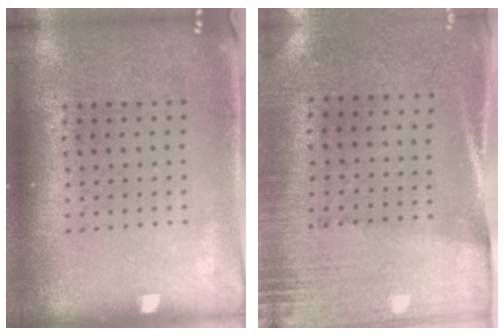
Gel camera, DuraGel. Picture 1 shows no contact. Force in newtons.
{"total": 2.7, "press": 2.3, "slide": 1.4}